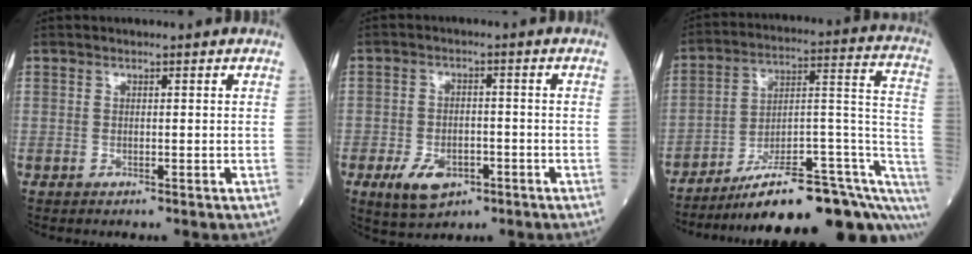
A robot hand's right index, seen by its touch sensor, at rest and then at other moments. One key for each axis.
{"total": 6.9, "fx": -3.3, "fy": 3.9, "fz": 4.6, "tx": -0.087, "ty": -0.004, "tz": -0.050}
{"total": 23.6, "fx": -17.2, "fy": 4.4, "fz": 15.5, "tx": -0.141, "ty": 0.034, "tz": -0.252}